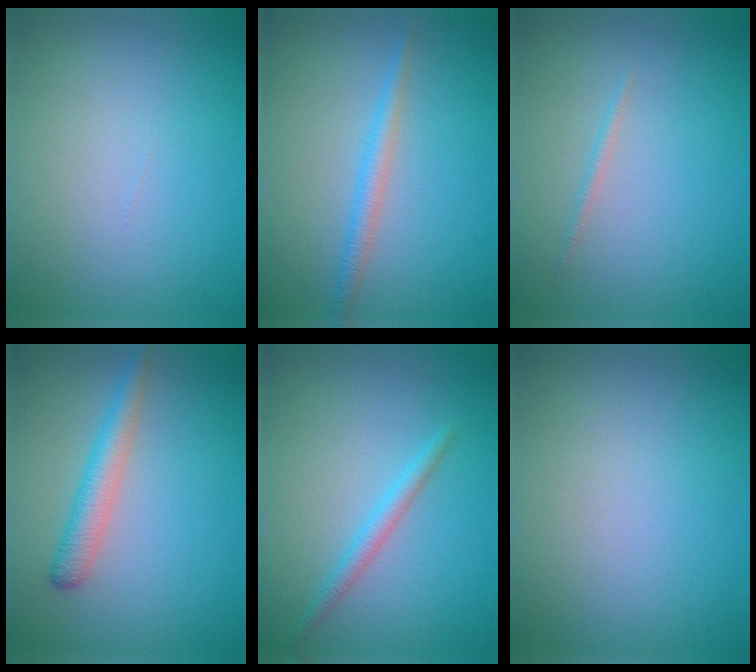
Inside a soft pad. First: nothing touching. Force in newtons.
{"total": 1.8, "press": 1.8, "slide": 0.1}
{"total": 0.6, "press": 0.6, "slide": 0.0}
{"total": 2.8, "press": 2.7, "slide": 0.2}
{"total": 1.7, "press": 1.7, "slide": 0.1}
{"total": 0.0}